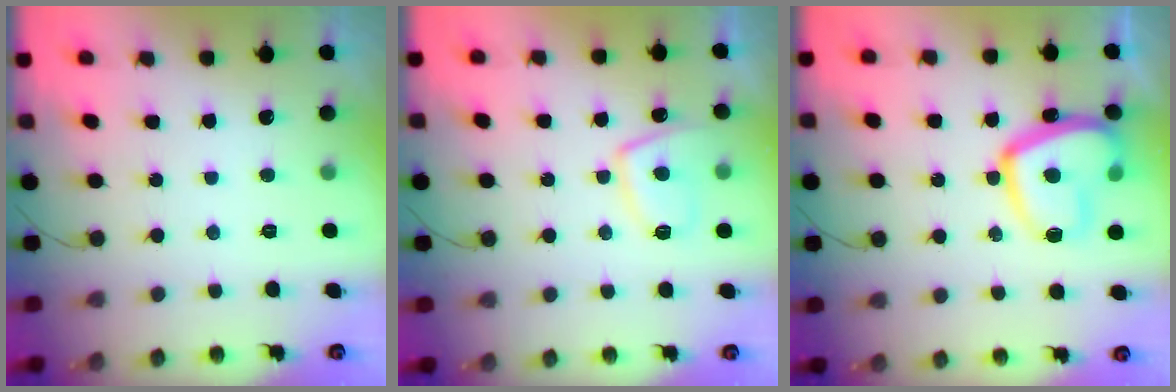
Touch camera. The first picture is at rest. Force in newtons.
{"total": 9.8, "press": 9.7, "slide": 1.4}
{"total": 16.6, "press": 16.5, "slide": 1.6}